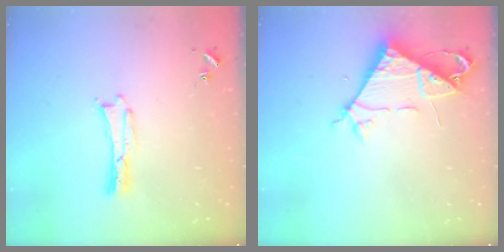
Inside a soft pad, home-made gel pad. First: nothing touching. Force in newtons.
{"total": 7.3, "press": 7.3, "slide": 0.8}